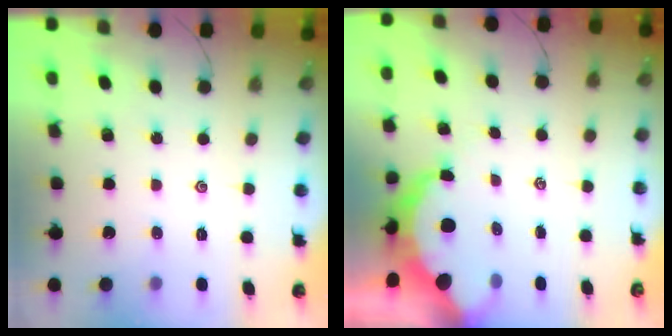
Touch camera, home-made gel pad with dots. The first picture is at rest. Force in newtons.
{"total": 8.8, "press": 8.8, "slide": 0.9}